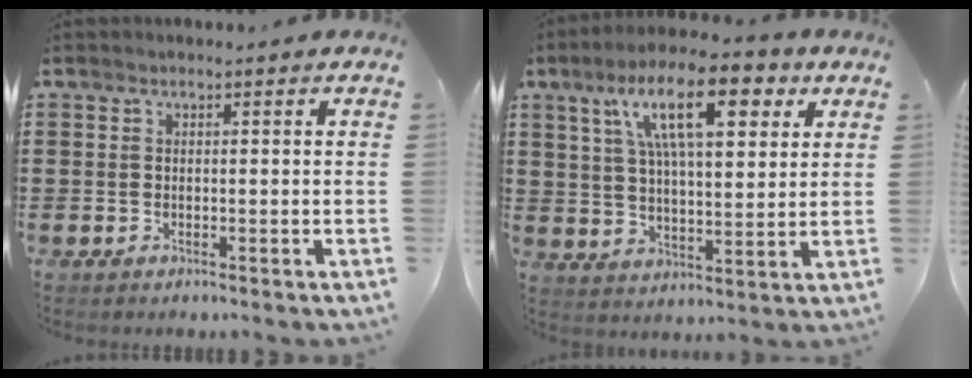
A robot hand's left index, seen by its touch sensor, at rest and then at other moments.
{"total": 15.1, "force": [7.7, 5.0, 12.0], "torque": [-0.213, -0.006, 0.127]}